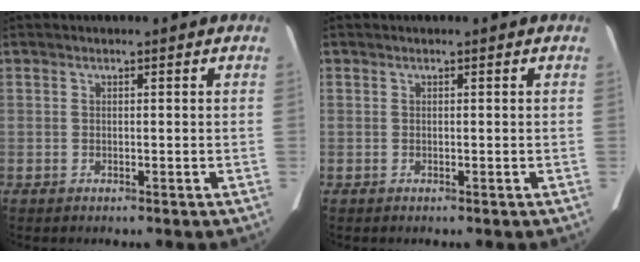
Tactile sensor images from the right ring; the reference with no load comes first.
{"total": 0.0}